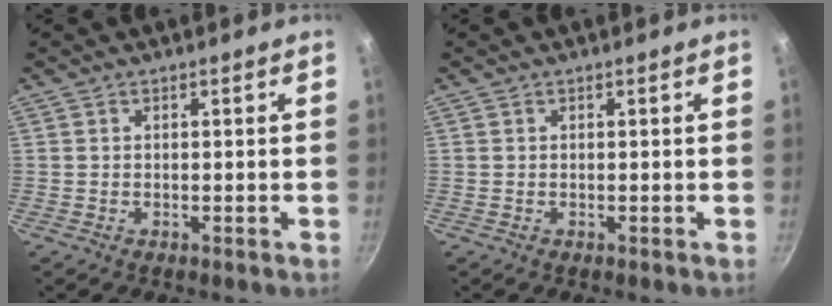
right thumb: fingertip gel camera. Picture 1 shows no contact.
{"total": 0.0}